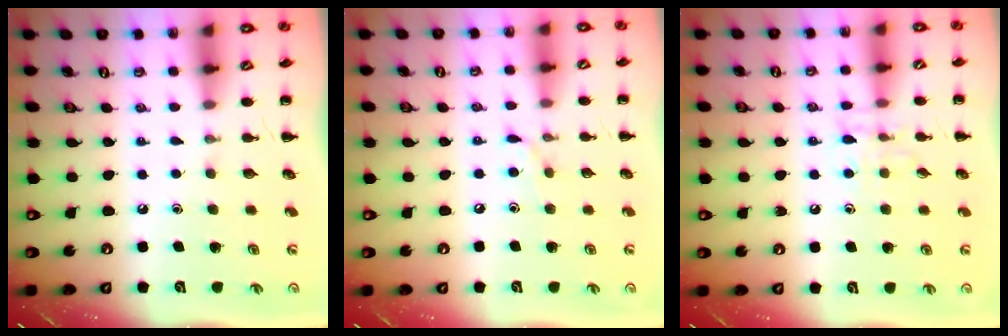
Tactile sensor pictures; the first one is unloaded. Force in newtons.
{"total": 5.1, "press": 4.9, "slide": 1.6}
{"total": 6.9, "press": 6.7, "slide": 1.4}